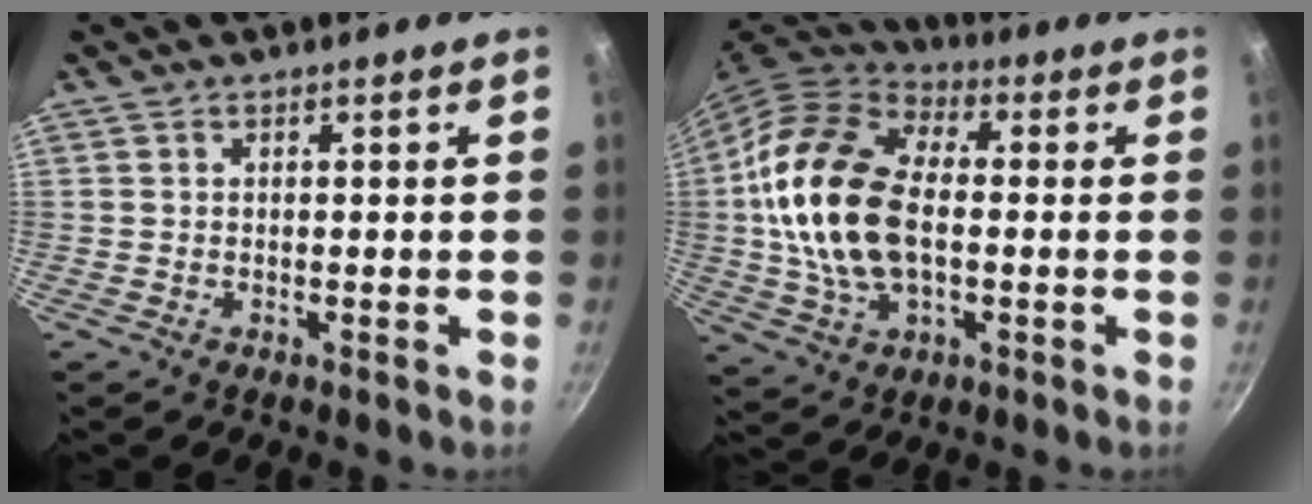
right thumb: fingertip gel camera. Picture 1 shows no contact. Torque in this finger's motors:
{"motor_torque": [-0.87, 2.13, 2.35, 0.16, 0.68]}